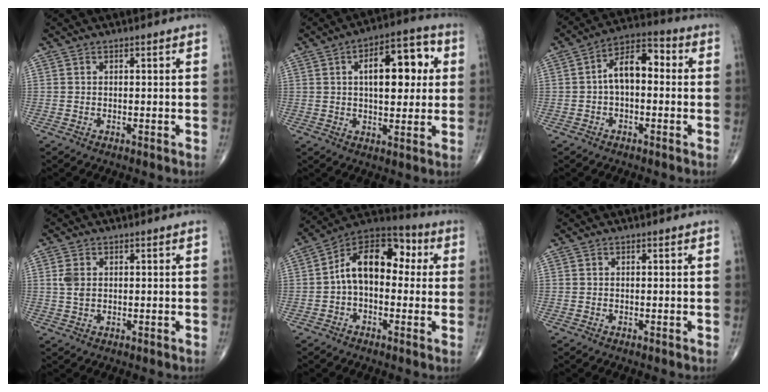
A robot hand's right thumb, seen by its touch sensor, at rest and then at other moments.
{"total": 13.8, "force": [3.0, 6.7, 11.7], "torque": [-0.138, 0.014, 0.040]}
{"total": 9.2, "force": [0.1, 5.2, 7.6], "torque": [-0.111, 0.036, -0.010]}
{"total": 2.8, "force": [0.6, 1.8, 2.0], "torque": [-0.045, 0.001, 0.015]}
{"total": 14.2, "force": [1.0, 8.9, 11.1], "torque": [-0.145, 0.046, 0.000]}
{"total": 0.0}